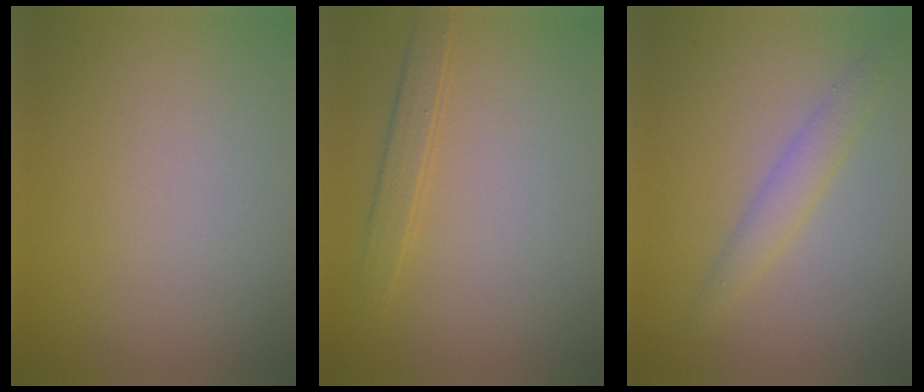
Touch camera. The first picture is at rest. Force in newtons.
{"total": 1.7, "press": 1.7, "slide": 0.1}
{"total": 2.3, "press": 2.3, "slide": 0.0}